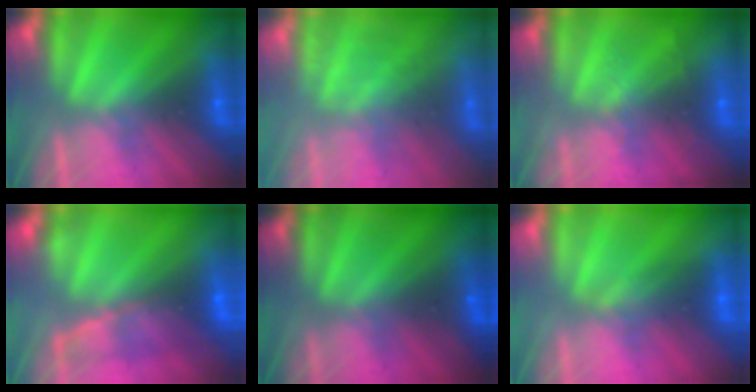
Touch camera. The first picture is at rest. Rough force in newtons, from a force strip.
{"total": 2.8}
{"total": 2.0}
{"total": 10.3}
{"total": 1.5}
{"total": 1.6}